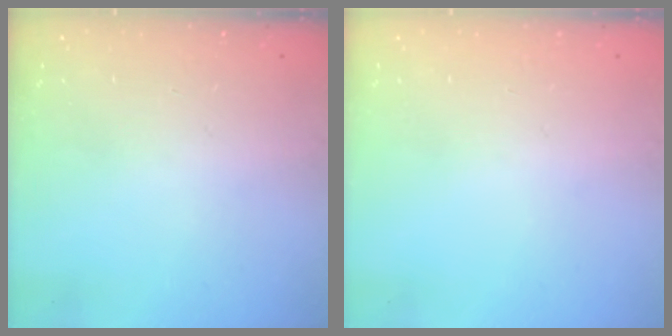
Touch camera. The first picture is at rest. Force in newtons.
{"total": 0.0}